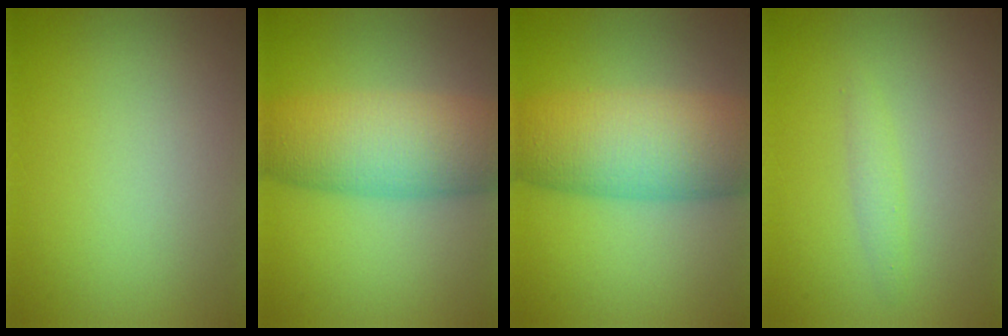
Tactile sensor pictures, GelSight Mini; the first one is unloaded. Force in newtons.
{"total": 8.5, "press": 8.5, "slide": 0.1}
{"total": 9.6, "press": 9.6, "slide": 0.1}
{"total": 1.1, "press": 1.1, "slide": 0.1}